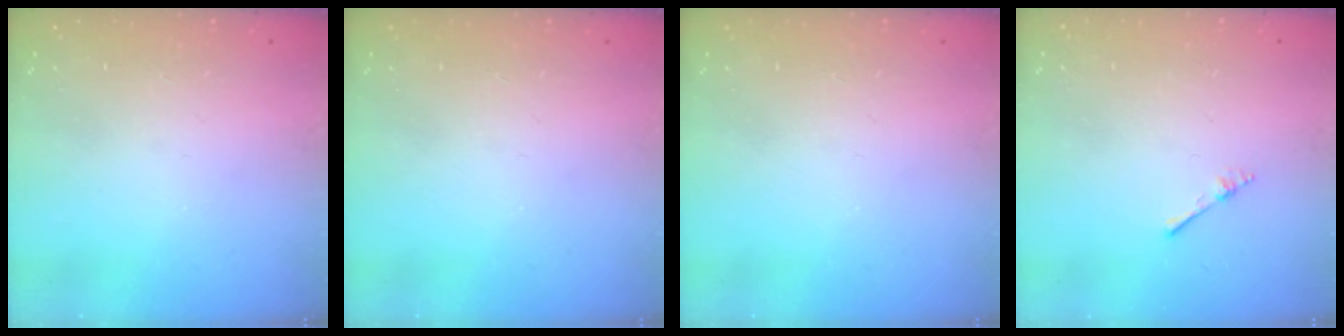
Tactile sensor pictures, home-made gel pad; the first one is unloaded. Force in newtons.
{"total": 0.0}
{"total": 0.0}
{"total": 2.2, "press": 2.2, "slide": 0.3}